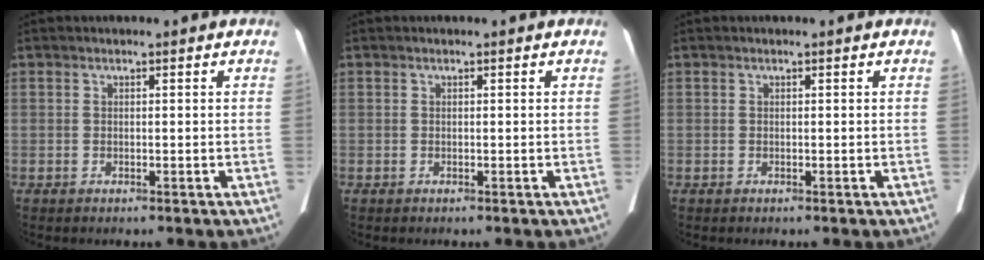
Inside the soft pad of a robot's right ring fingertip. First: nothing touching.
{"total": 0.0}
{"total": 0.0}